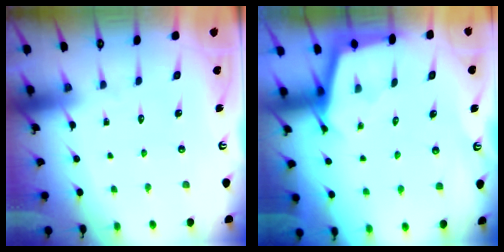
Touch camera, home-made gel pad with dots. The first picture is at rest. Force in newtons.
{"total": 2.5, "press": 2.5, "slide": 0.2}